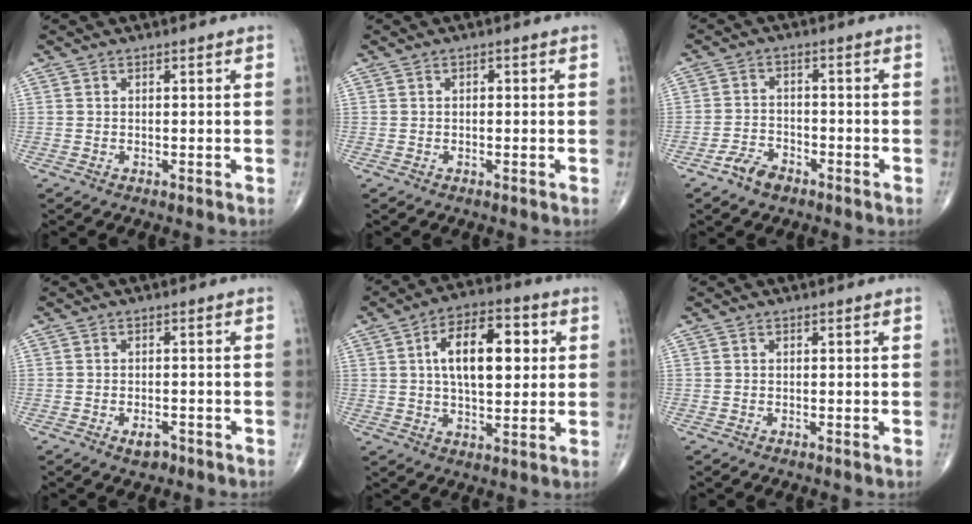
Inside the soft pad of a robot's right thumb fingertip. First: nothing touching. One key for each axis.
{"total": 0.6, "fx": 0.1, "fy": 0.4, "fz": 0.5, "tx": -0.006, "ty": 0.001, "tz": 0.000}
{"total": 3.2, "fx": -2.5, "fy": 1.7, "fz": 1.0, "tx": -0.015, "ty": 0.016, "tz": -0.046}
{"total": 2.4, "fx": -1.4, "fy": 1.3, "fz": 1.4, "tx": -0.020, "ty": 0.005, "tz": -0.020}
{"total": 14.6, "fx": 3.0, "fy": 7.4, "fz": 12.2, "tx": -0.173, "ty": 0.009, "tz": 0.045}
{"total": 0.0}